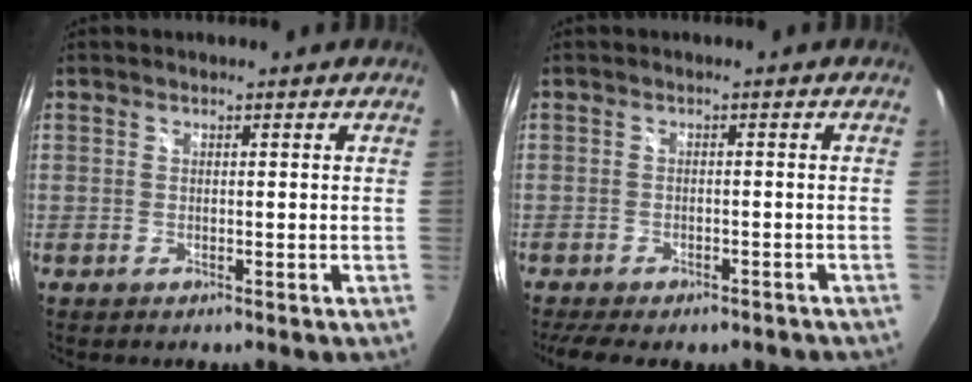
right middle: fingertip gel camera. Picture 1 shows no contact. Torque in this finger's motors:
{"motor_torque": [1.06, -1.08, 0.15, 0.06]}